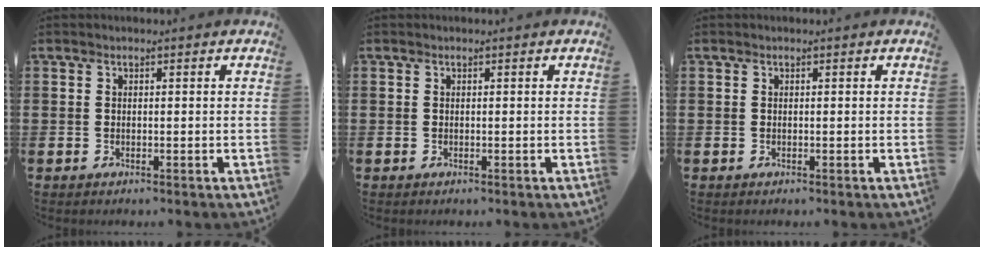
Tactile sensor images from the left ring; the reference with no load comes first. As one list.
[{"total": 0.0}, {"total": 0.0}]